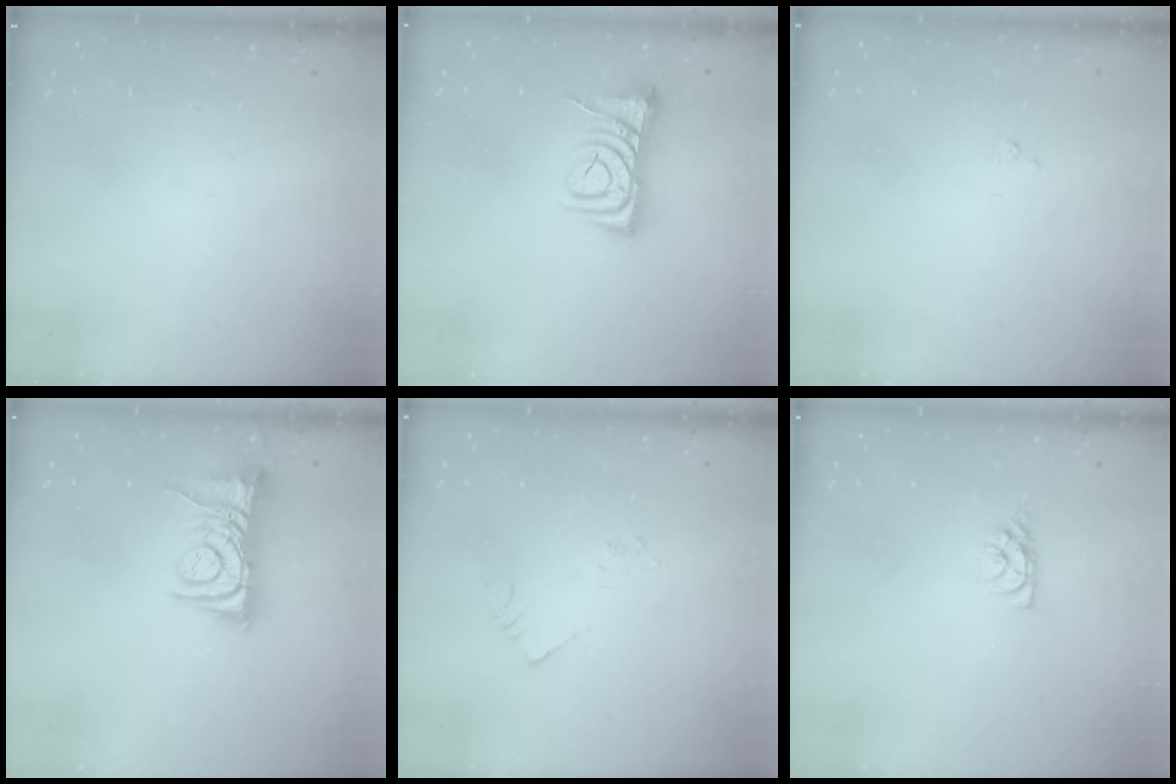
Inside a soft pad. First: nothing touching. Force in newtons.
{"total": 7.1, "press": 7.1, "slide": 1.0}
{"total": 3.5, "press": 3.5, "slide": 0.1}
{"total": 8.2, "press": 8.2, "slide": 0.7}
{"total": 2.1, "press": 2.1, "slide": 0.3}
{"total": 4.6, "press": 4.6, "slide": 0.5}